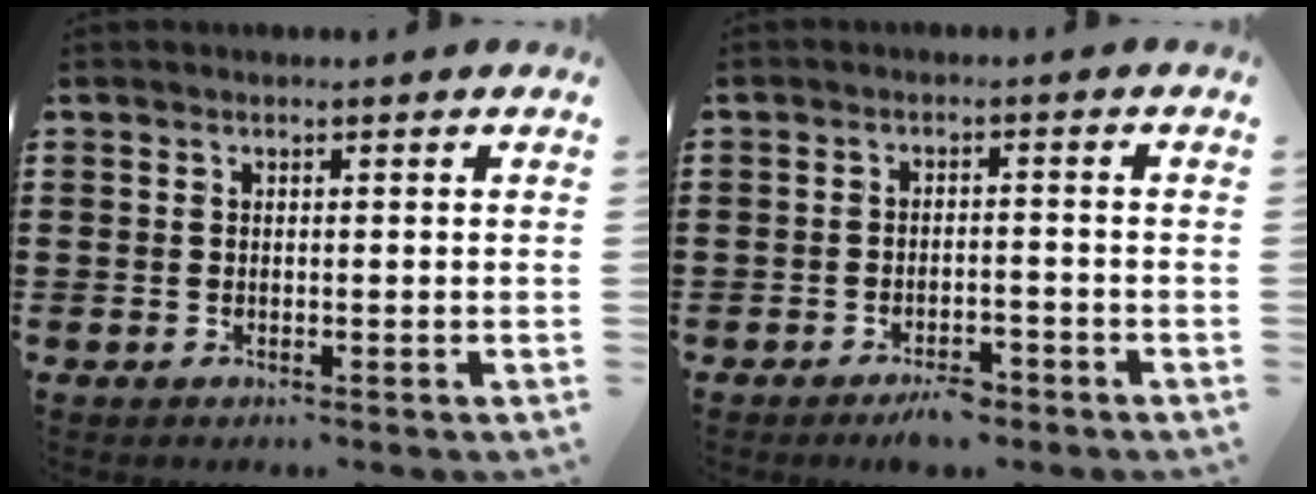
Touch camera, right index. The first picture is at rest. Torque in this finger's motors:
{"motor_torque": [0.40, -0.14, 0.13, 0.02]}